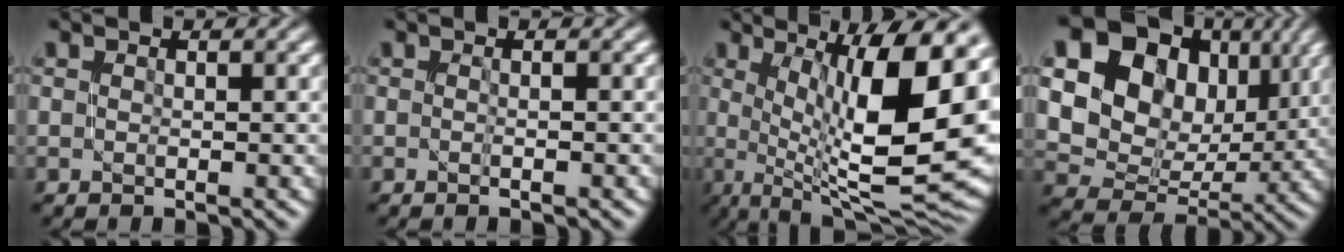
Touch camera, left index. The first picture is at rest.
{"total": 0.8, "force": [-0.2, 0.1, 0.8], "torque": [-0.008, -0.005, -0.006]}
{"total": 14.8, "force": [1.8, 4.0, 14.2], "torque": [-0.203, -0.003, 0.031]}
{"total": 15.4, "force": [5.7, 11.9, 7.9], "torque": [-0.191, 0.054, 0.111]}